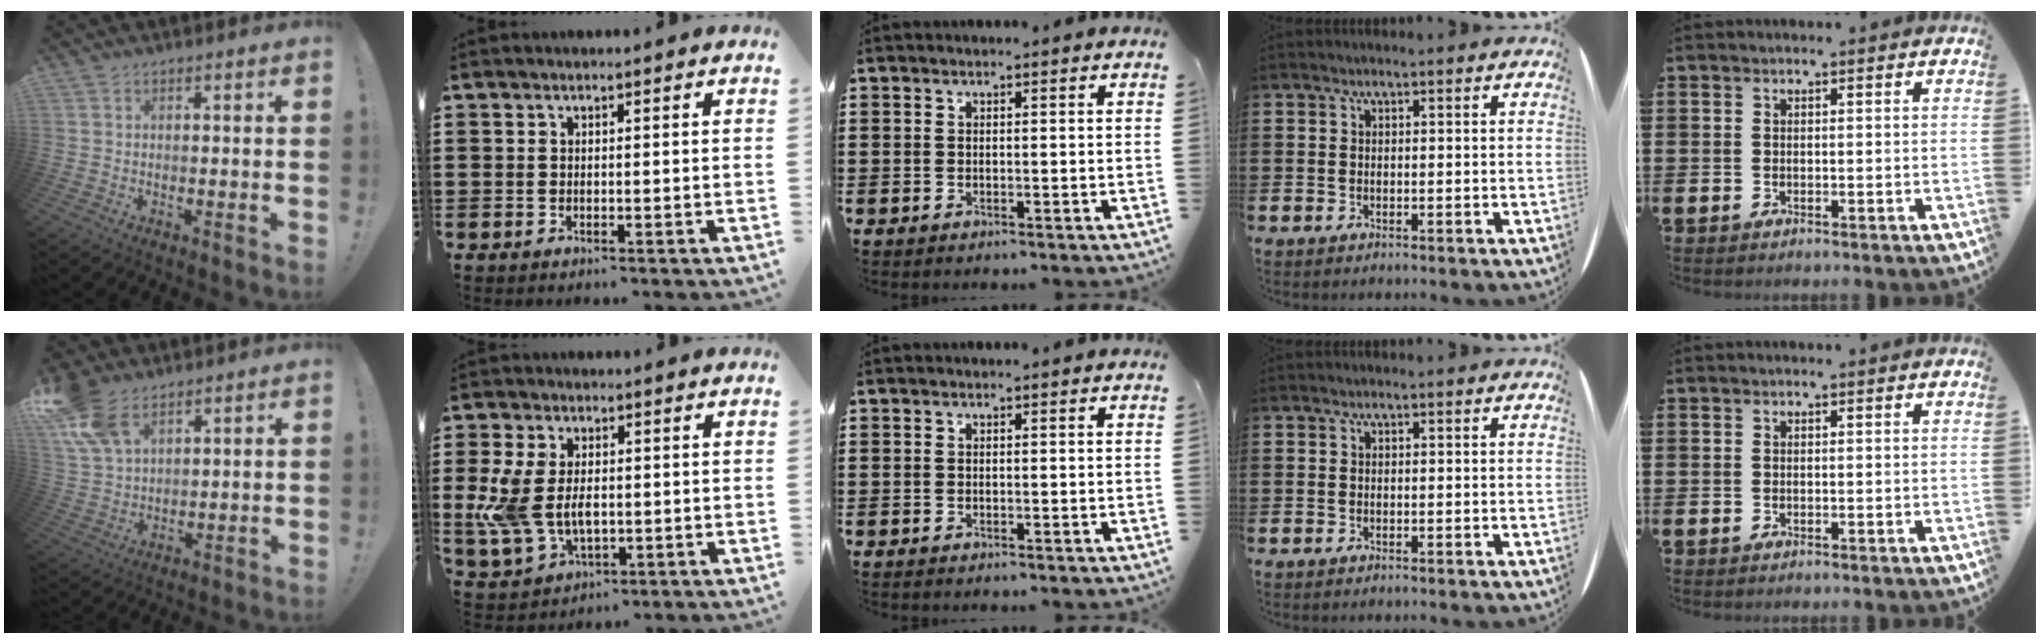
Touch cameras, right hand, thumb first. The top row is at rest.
{"thumb": {"total": 11.6, "force": [7.4, 6.3, 6.3], "torque": [-0.131, -0.030, 0.148]}, "index": {"total": 7.9, "force": [-0.1, 5.3, 5.8], "torque": [-0.151, 0.003, -0.006]}}